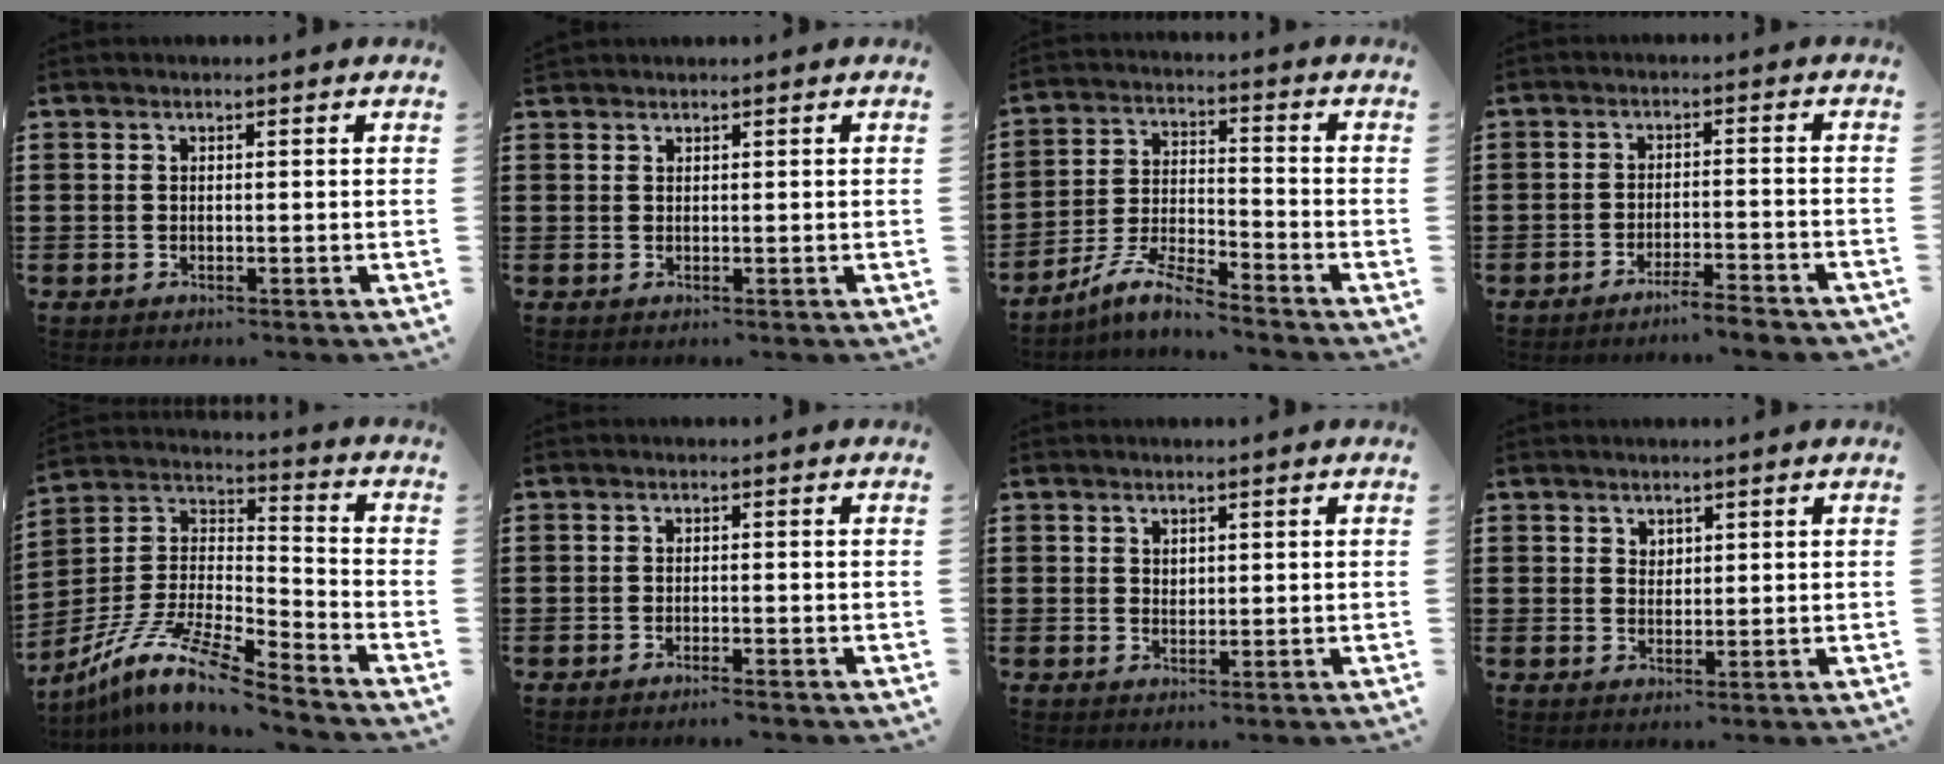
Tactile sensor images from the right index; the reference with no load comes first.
{"total": 0.6, "force": [0.5, 0.1, -0.1], "torque": [0.001, 0.002, 0.010]}
{"total": 7.0, "force": [-6.2, 0.4, 3.3], "torque": [-0.081, -0.006, -0.124]}
{"total": 3.5, "force": [-3.3, -0.4, 1.1], "torque": [-0.020, -0.004, -0.066]}
{"total": 11.1, "force": [-9.2, 0.8, 6.1], "torque": [-0.135, -0.001, -0.189]}
{"total": 1.2, "force": [-1.1, -0.1, 0.4], "torque": [-0.008, -0.001, -0.022]}
{"total": 1.2, "force": [0.9, 0.8, 0.3], "torque": [-0.006, 0.003, 0.017]}
{"total": 1.5, "force": [1.2, 0.9, 0.2], "torque": [-0.005, 0.003, 0.023]}